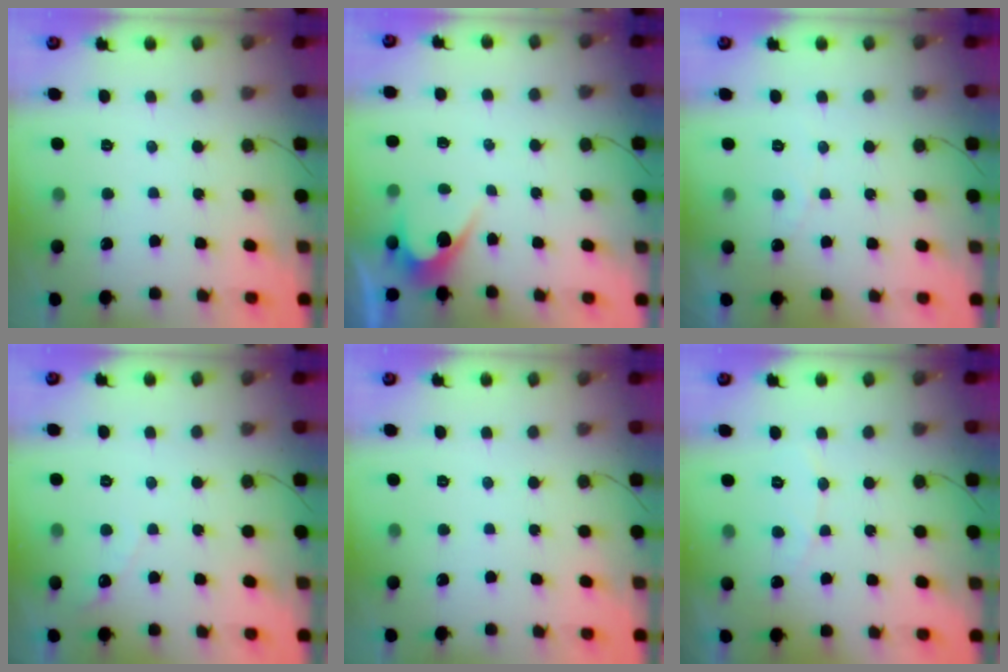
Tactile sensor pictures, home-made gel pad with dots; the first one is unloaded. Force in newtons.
{"total": 2.6, "press": 2.6, "slide": 0.1}
{"total": 3.0, "press": 3.0, "slide": 0.2}
{"total": 2.8, "press": 2.8, "slide": 0.1}
{"total": 0.0}
{"total": 3.9, "press": 3.9, "slide": 0.2}